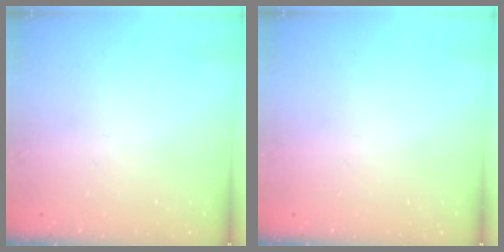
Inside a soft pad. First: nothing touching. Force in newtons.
{"total": 0.0}